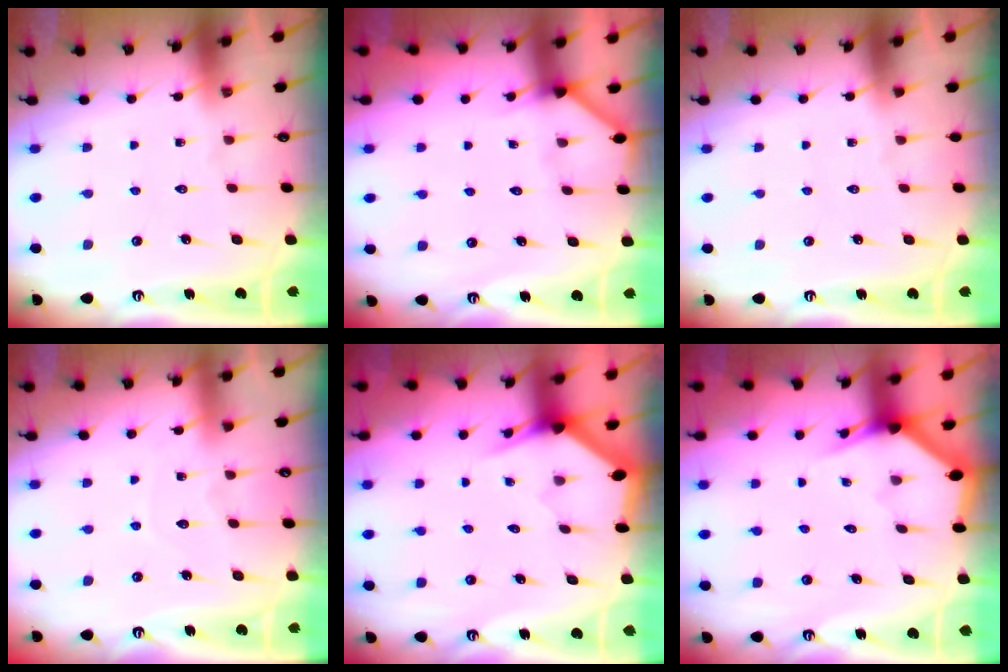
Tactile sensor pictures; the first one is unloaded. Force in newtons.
{"total": 3.2, "press": 3.2, "slide": 0.3}
{"total": 0.0}
{"total": 4.5, "press": 4.5, "slide": 0.5}
{"total": 3.2, "press": 3.2, "slide": 0.1}
{"total": 2.6, "press": 2.6, "slide": 0.1}